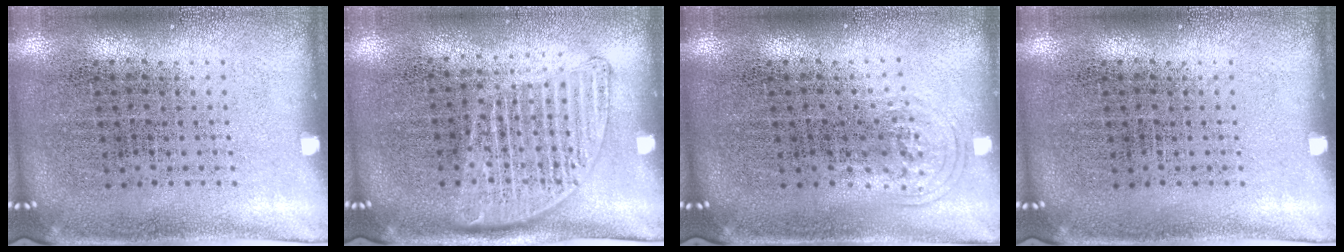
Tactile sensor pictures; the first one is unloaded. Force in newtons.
{"total": 1.4, "press": 1.3, "slide": 0.6}
{"total": 0.9, "press": 0.6, "slide": 0.7}
{"total": 0.0}